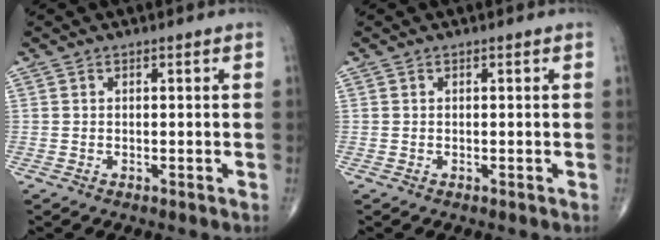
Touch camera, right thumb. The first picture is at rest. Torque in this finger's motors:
{"motor_torque": [-0.43, 0.16, -0.15, -0.04, 0.00]}